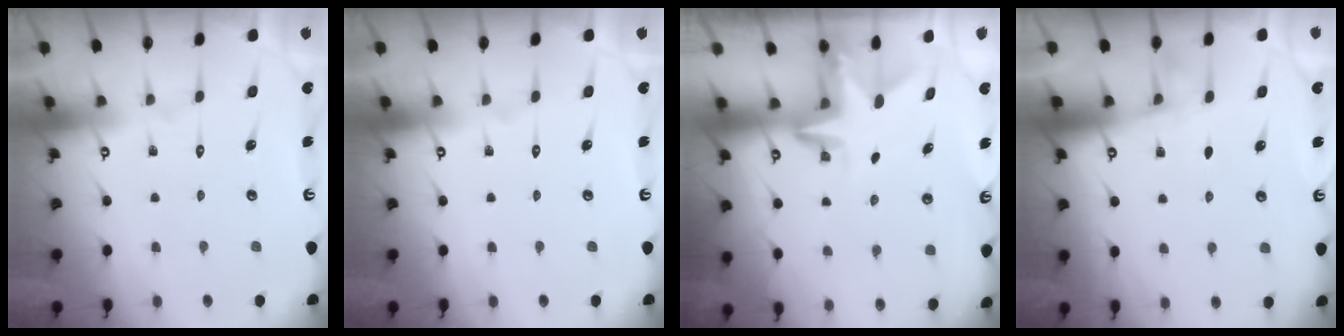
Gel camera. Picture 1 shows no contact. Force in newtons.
{"total": 0.0}
{"total": 3.1, "press": 3.1, "slide": 0.2}
{"total": 2.7, "press": 2.5, "slide": 1.2}